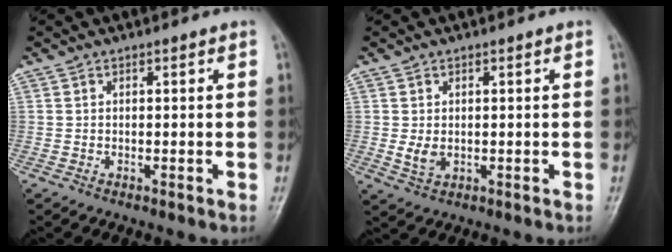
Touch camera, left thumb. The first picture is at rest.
{"total": 3.0, "force": [0.0, 2.1, 2.1], "torque": [-0.035, -0.007, 0.005]}